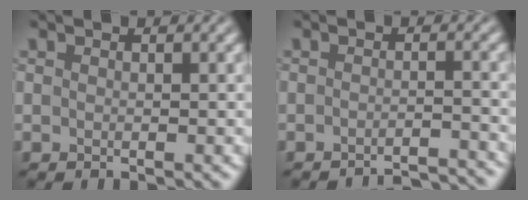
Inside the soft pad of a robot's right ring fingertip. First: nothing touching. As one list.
[{"total": 4.4, "force": [-4.3, 0.2, 1.1], "torque": [-0.017, 0.008, -0.058]}]